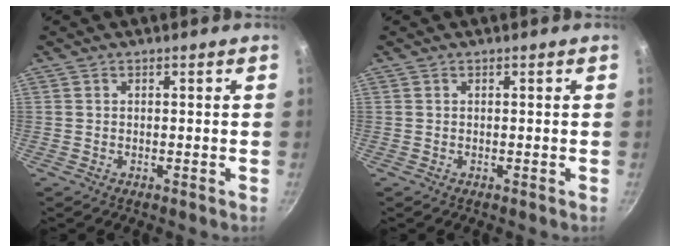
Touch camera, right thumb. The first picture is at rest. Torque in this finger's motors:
{"motor_torque": [0.01, 0.01, 0.00, 0.00, 0.00]}